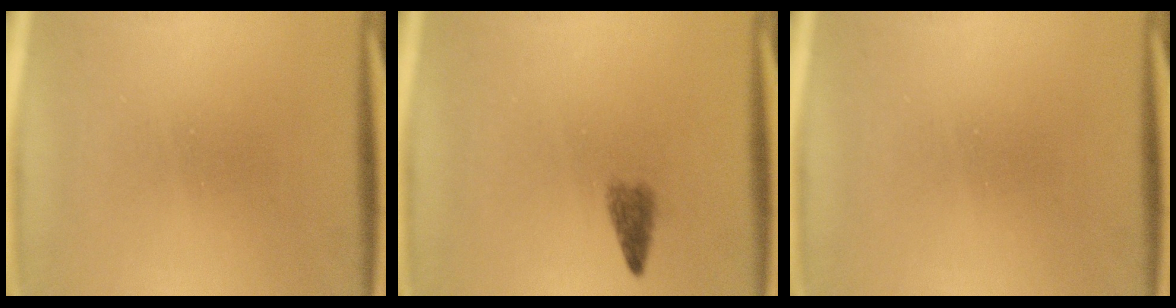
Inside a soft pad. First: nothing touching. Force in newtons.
{"total": 2.2}
{"total": 0.0}